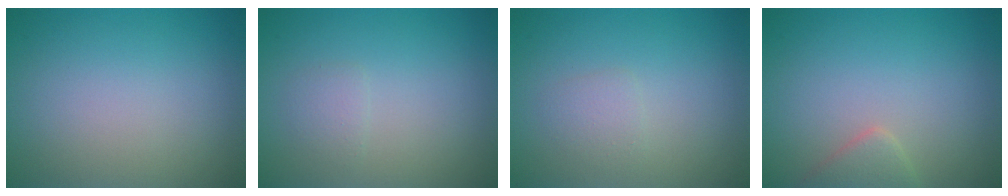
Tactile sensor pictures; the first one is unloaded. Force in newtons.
{"total": 1.0, "press": 1.0, "slide": 0.1}
{"total": 1.2, "press": 1.2, "slide": 0.0}
{"total": 1.9, "press": 1.9, "slide": 0.1}